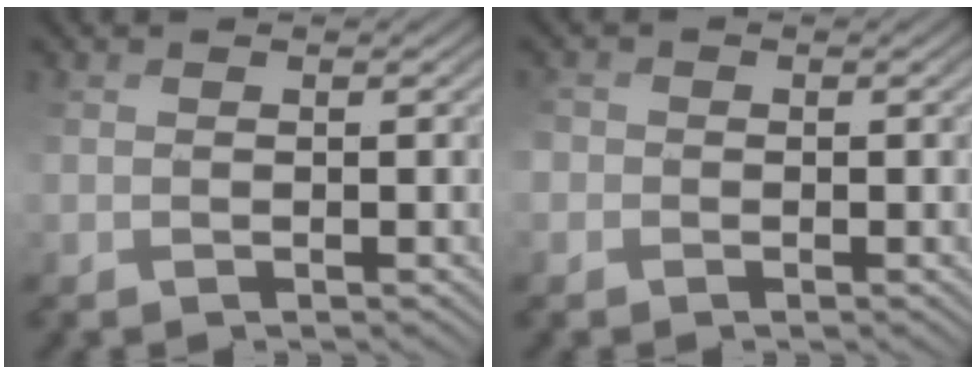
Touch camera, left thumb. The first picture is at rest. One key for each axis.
{"total": 1.8, "fx": -0.8, "fy": 1.6, "fz": 0.3, "tx": -0.010, "ty": 0.005, "tz": -0.018}